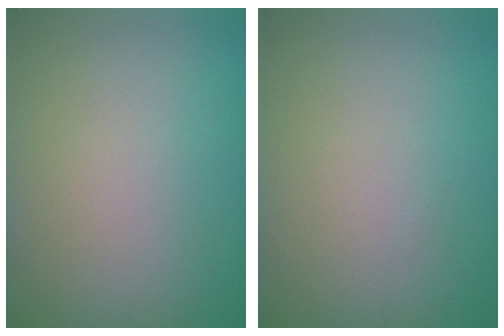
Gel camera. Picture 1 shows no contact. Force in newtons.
{"total": 0.0}